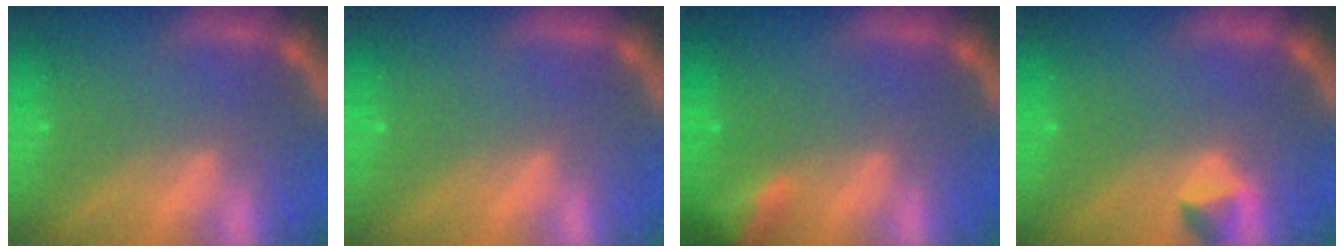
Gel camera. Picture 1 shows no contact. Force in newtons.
{"total": 0.0}
{"total": 3.5}
{"total": 1.4}